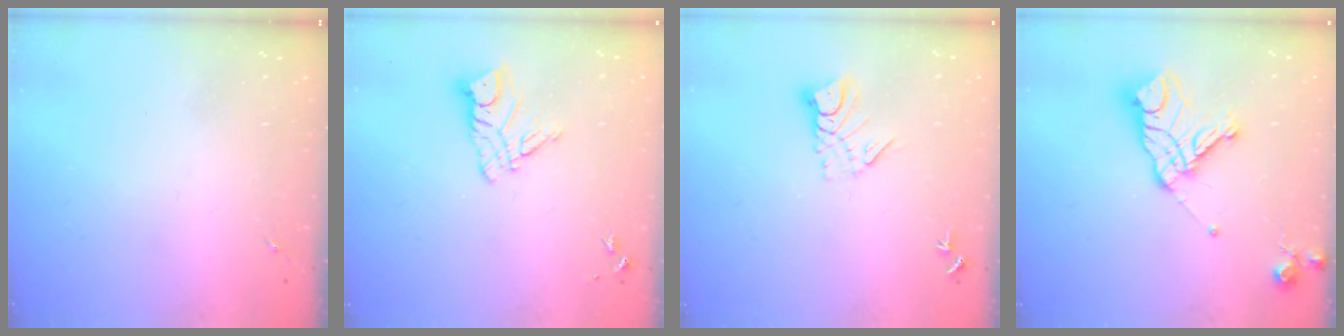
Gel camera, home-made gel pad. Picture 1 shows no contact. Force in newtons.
{"total": 9.9, "press": 9.8, "slide": 1.1}
{"total": 8.3, "press": 8.3, "slide": 0.8}
{"total": 14.0, "press": 13.9, "slide": 1.5}